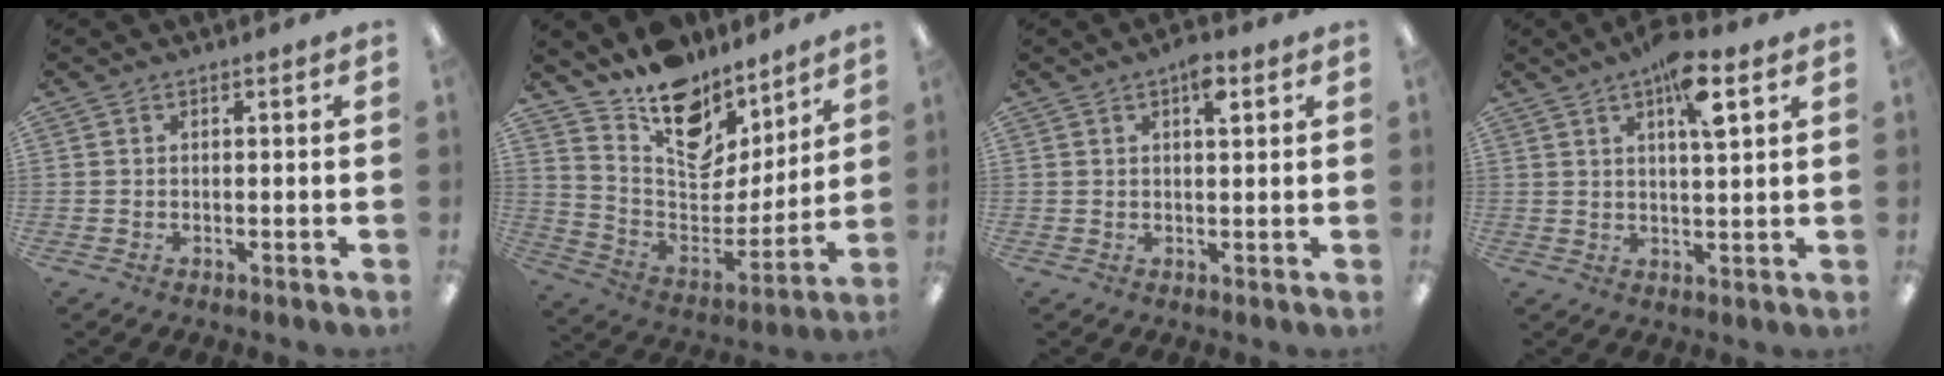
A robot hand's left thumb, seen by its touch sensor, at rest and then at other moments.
{"total": 16.0, "force": [12.2, 8.6, 5.7], "torque": [-0.091, -0.109, 0.220]}
{"total": 4.1, "force": [2.2, 1.5, 3.2], "torque": [-0.044, -0.004, 0.031]}
{"total": 8.3, "force": [4.4, 1.9, 6.7], "torque": [-0.109, -0.011, 0.068]}